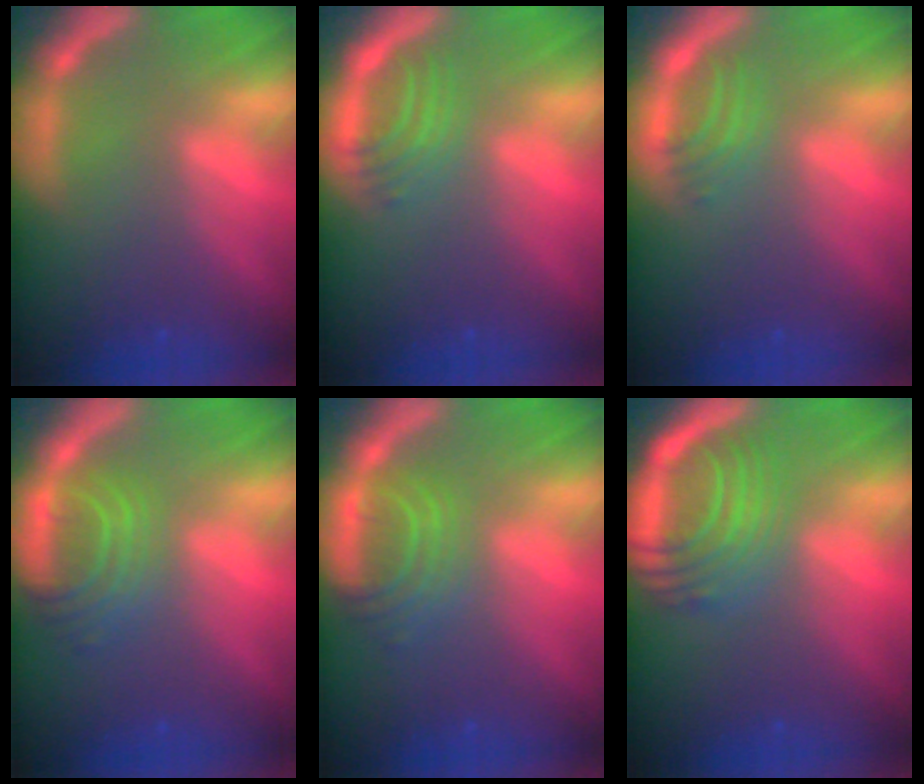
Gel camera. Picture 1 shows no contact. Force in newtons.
{"total": 3.4}
{"total": 2.5}
{"total": 5.0}
{"total": 4.5}
{"total": 8.1}